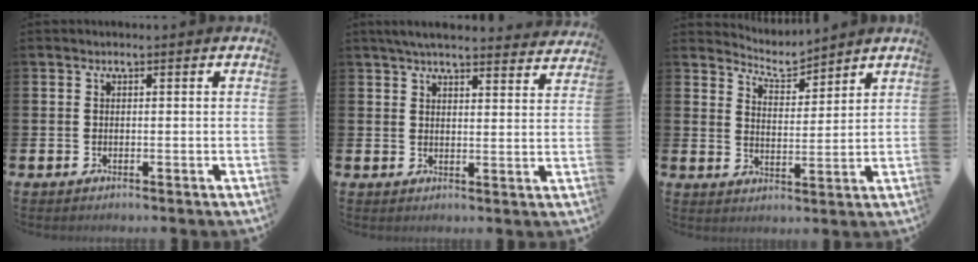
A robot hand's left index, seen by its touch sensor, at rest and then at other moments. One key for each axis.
{"total": 5.0, "fx": 4.7, "fy": 0.5, "fz": 1.5, "tx": -0.039, "ty": -0.020, "tz": 0.084}
{"total": 4.9, "fx": 4.8, "fy": 0.9, "fz": 0.7, "tx": -0.027, "ty": -0.027, "tz": 0.085}